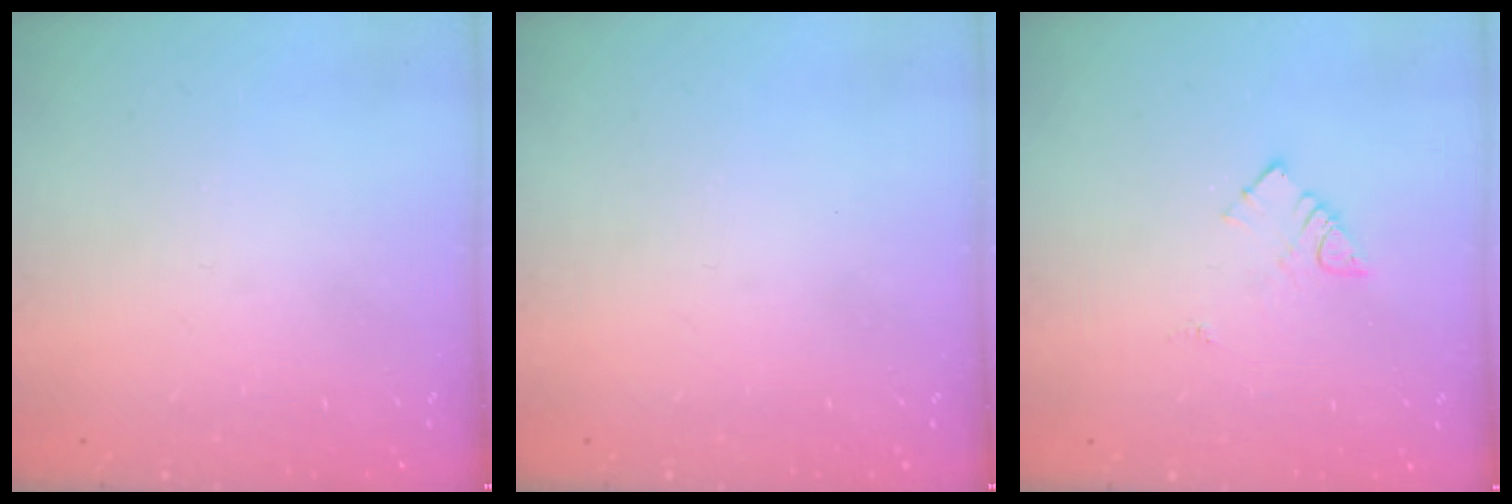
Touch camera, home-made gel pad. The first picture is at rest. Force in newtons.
{"total": 0.0}
{"total": 5.2, "press": 5.2, "slide": 0.2}